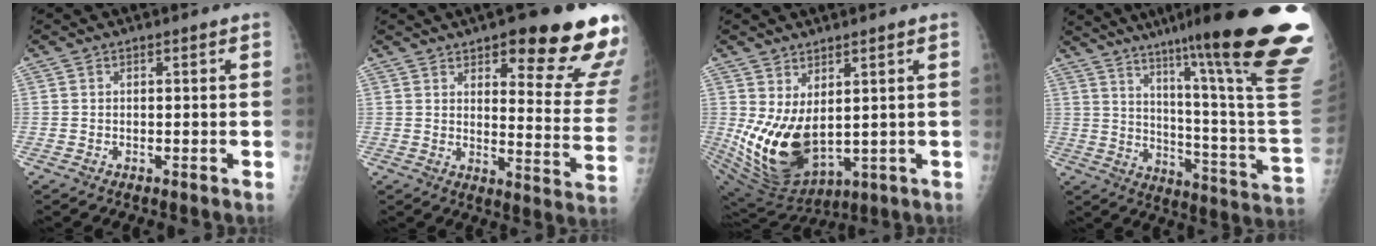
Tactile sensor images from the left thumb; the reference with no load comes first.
{"total": 22.5, "force": [13.7, 6.4, 16.7], "torque": [-0.169, -0.067, 0.171]}
{"total": 13.5, "force": [1.6, 7.7, 11.0], "torque": [-0.193, -0.035, 0.061]}
{"total": 31.4, "force": [20.0, 1.9, 24.1], "torque": [-0.267, -0.115, 0.288]}